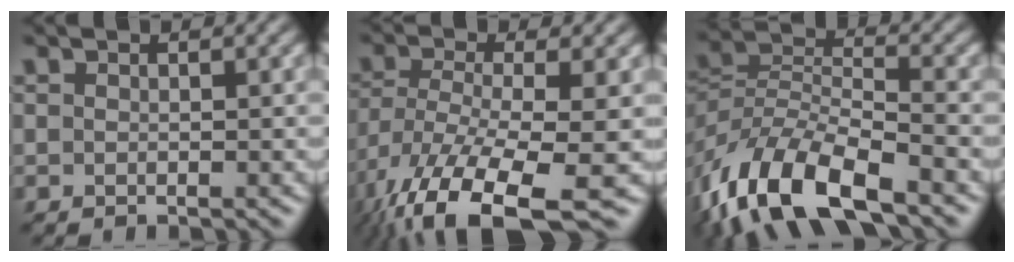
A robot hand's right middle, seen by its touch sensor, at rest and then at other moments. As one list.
[{"total": 12.6, "force": [-7.4, 4.1, 9.4], "torque": [-0.204, -0.038, -0.122]}, {"total": 12.0, "force": [-7.4, 5.2, 7.9], "torque": [-0.150, -0.003, -0.147]}]